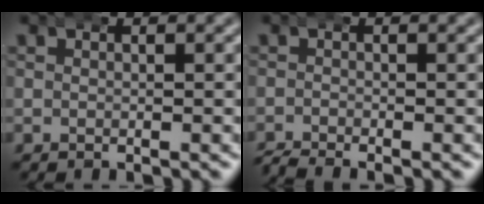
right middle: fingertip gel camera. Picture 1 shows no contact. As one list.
[{"total": 2.0, "force": [-1.9, 0.4, 0.4], "torque": [-0.006, -0.008, -0.032]}]